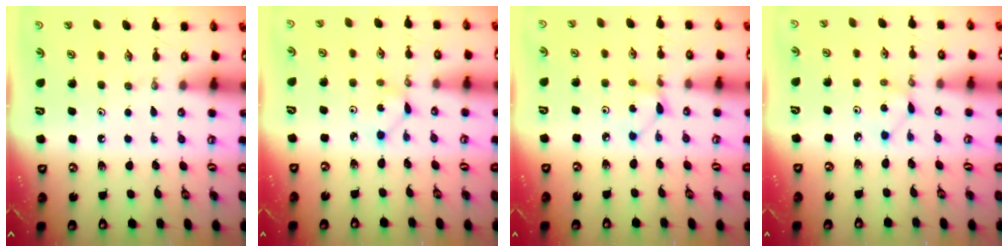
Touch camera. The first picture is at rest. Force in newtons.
{"total": 1.3, "press": 1.3, "slide": 0.2}
{"total": 3.1, "press": 3.0, "slide": 0.5}
{"total": 2.7, "press": 2.6, "slide": 0.3}